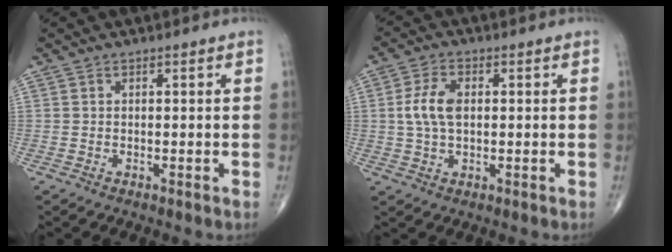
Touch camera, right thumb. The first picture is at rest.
{"total": 6.3, "force": [0.6, 3.6, 5.1], "torque": [-0.108, 0.007, 0.009]}